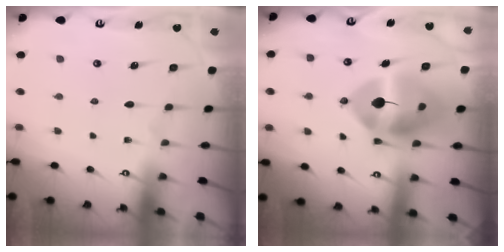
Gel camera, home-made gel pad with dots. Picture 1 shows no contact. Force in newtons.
{"total": 13.9, "press": 13.8, "slide": 1.9}